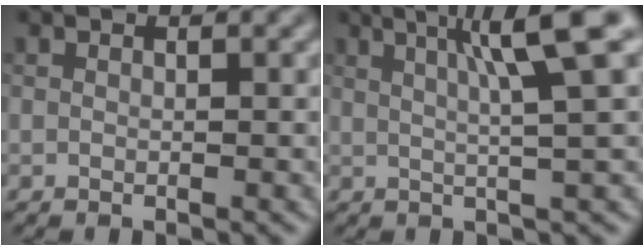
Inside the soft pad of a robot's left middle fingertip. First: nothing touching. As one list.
[{"total": 6.9, "force": [2.5, 0.9, 6.4], "torque": [-0.082, 0.020, 0.039]}]